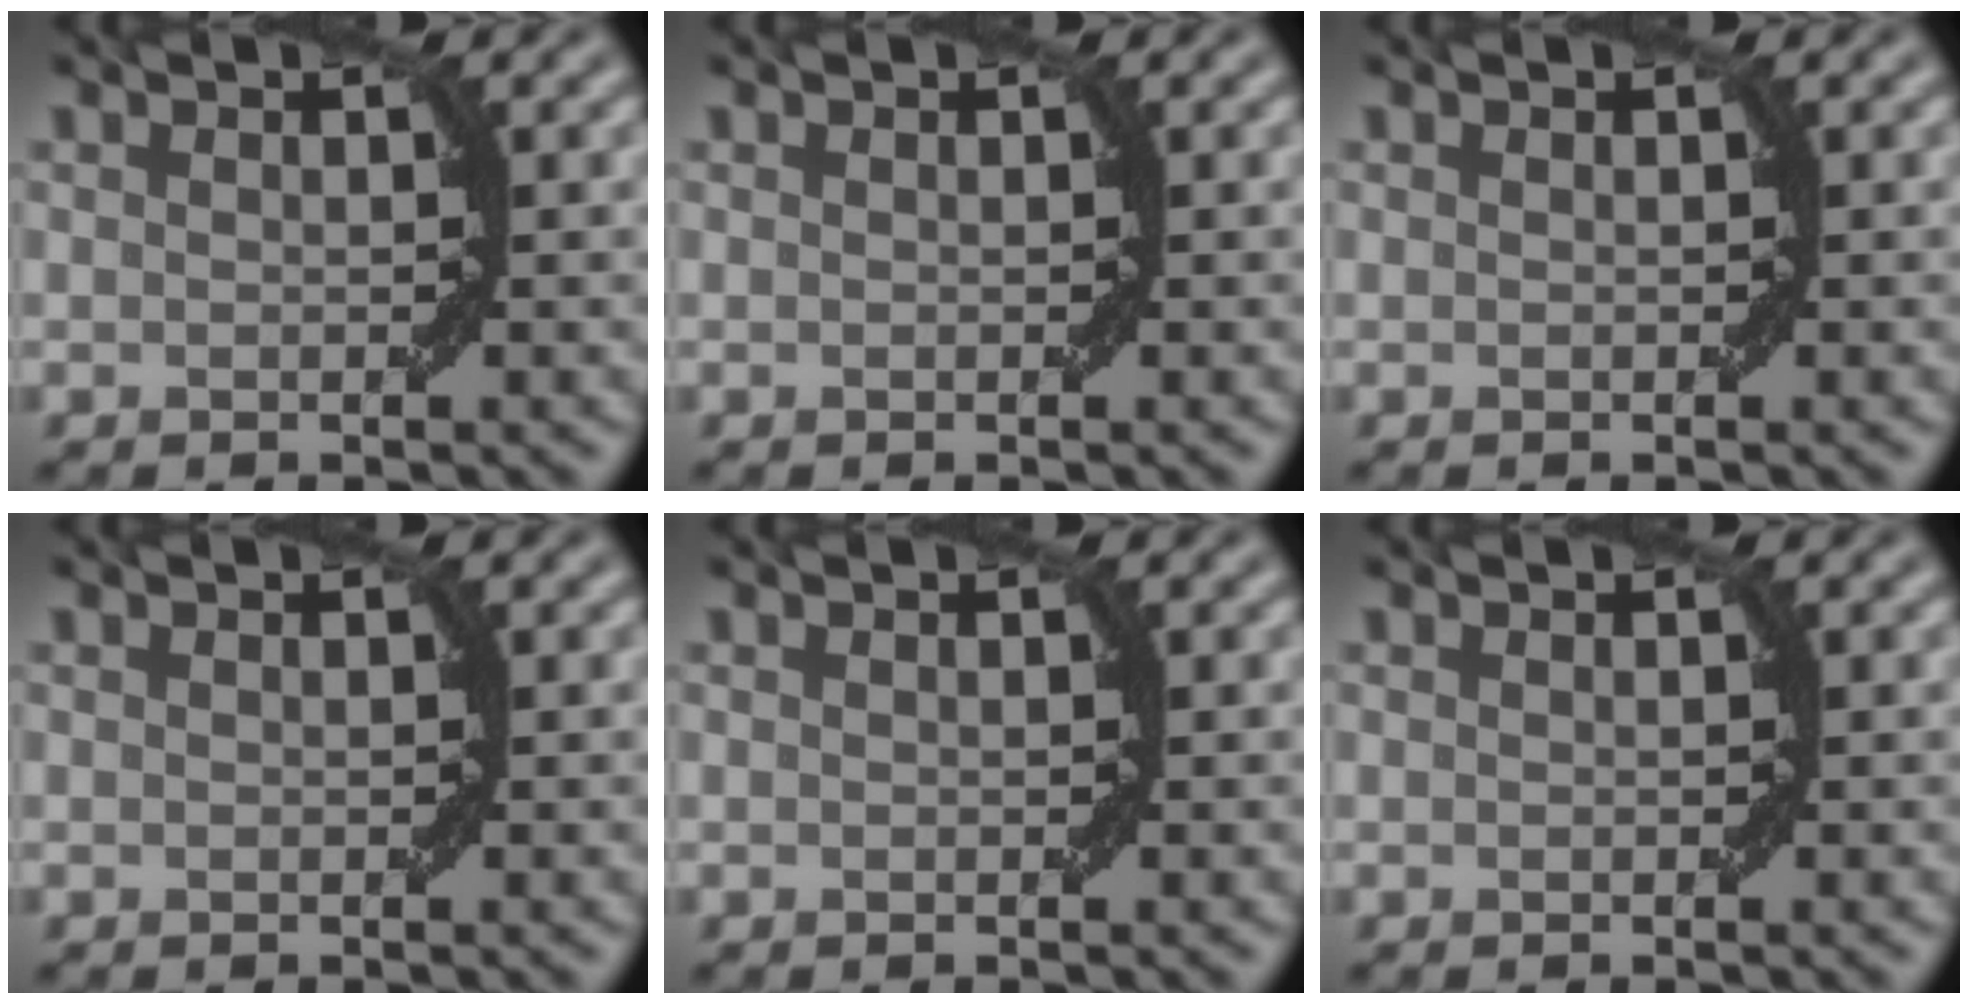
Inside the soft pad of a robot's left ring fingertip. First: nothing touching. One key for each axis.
{"total": 0.0}
{"total": 0.0}
{"total": 0.0}
{"total": 0.0}
{"total": 0.0}